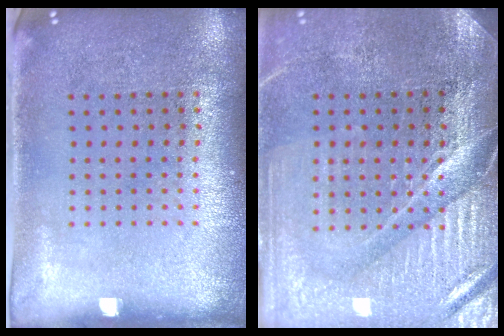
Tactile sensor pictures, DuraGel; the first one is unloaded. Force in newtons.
{"total": 4.0, "press": 3.7, "slide": 1.5}